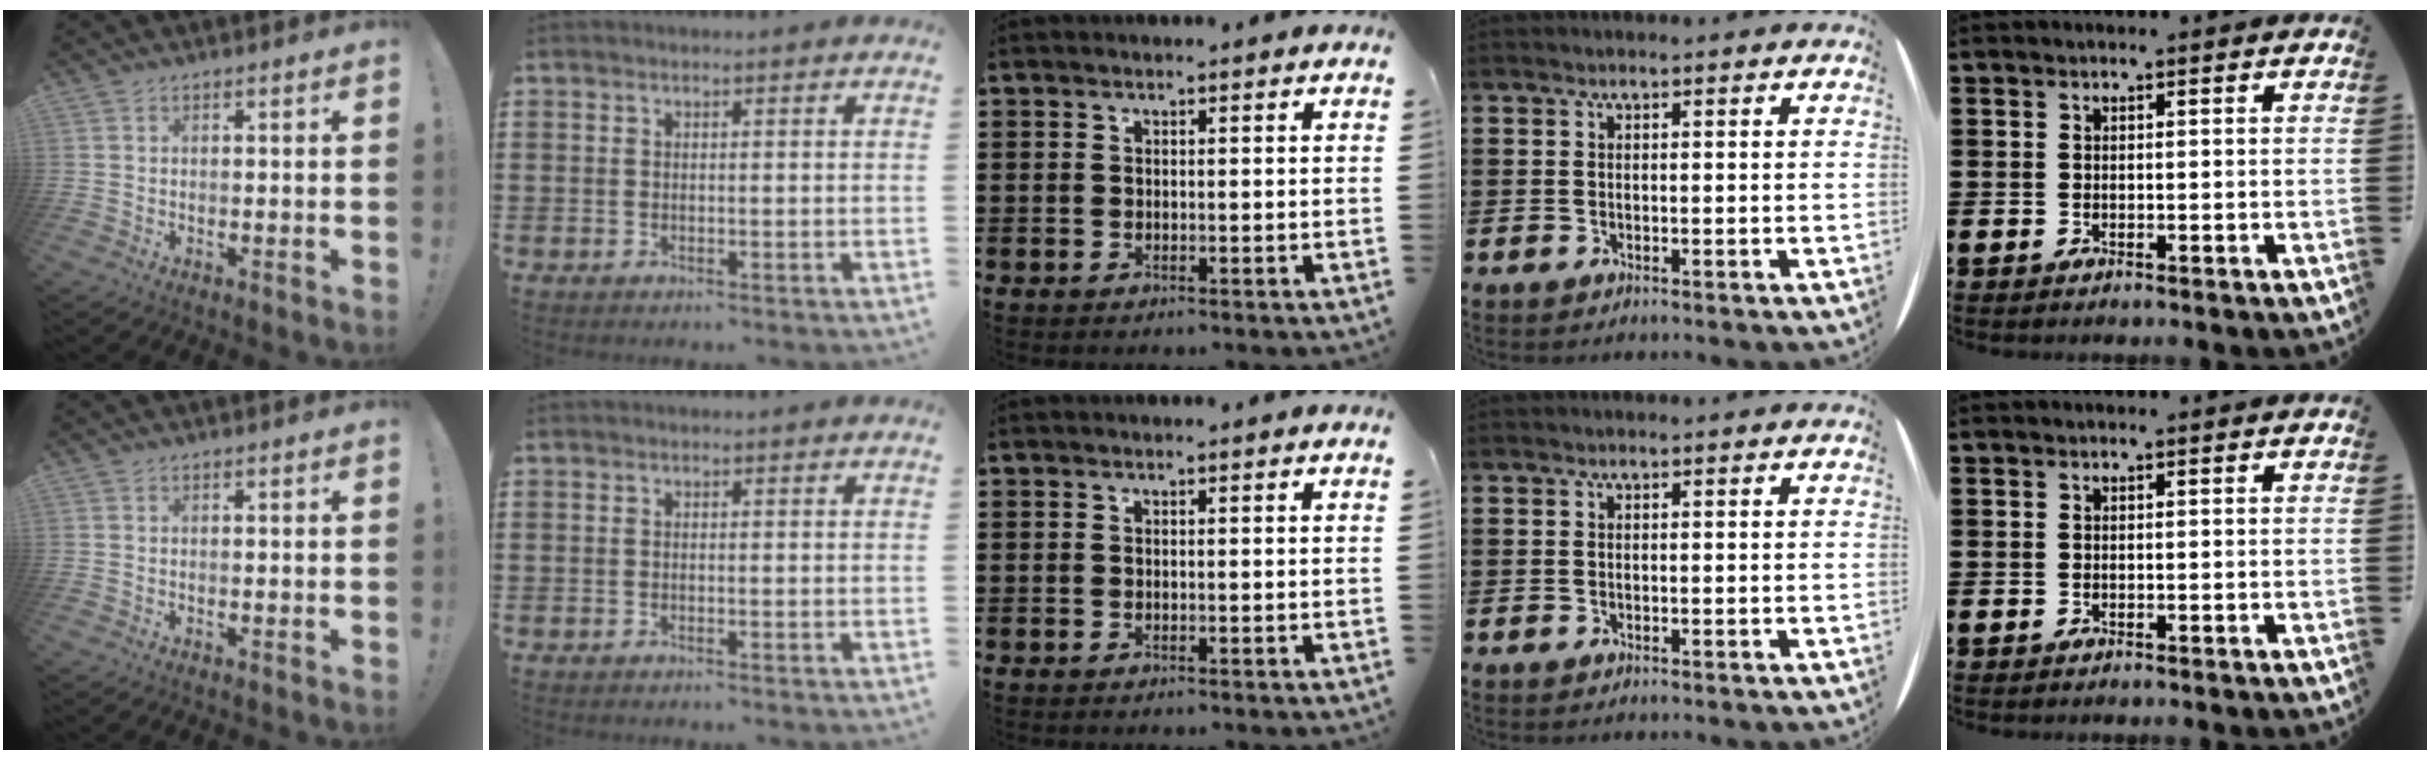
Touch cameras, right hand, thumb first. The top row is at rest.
{}